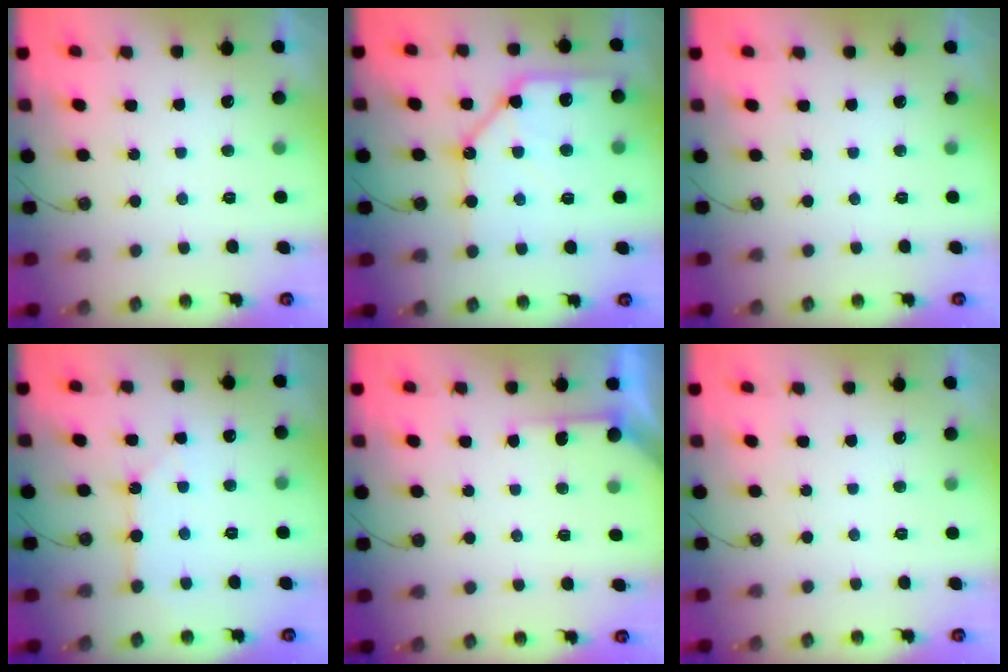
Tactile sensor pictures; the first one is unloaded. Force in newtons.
{"total": 14.5, "press": 14.4, "slide": 1.6}
{"total": 0.0}
{"total": 4.0, "press": 4.0, "slide": 0.4}
{"total": 4.9, "press": 4.8, "slide": 0.7}
{"total": 0.0}